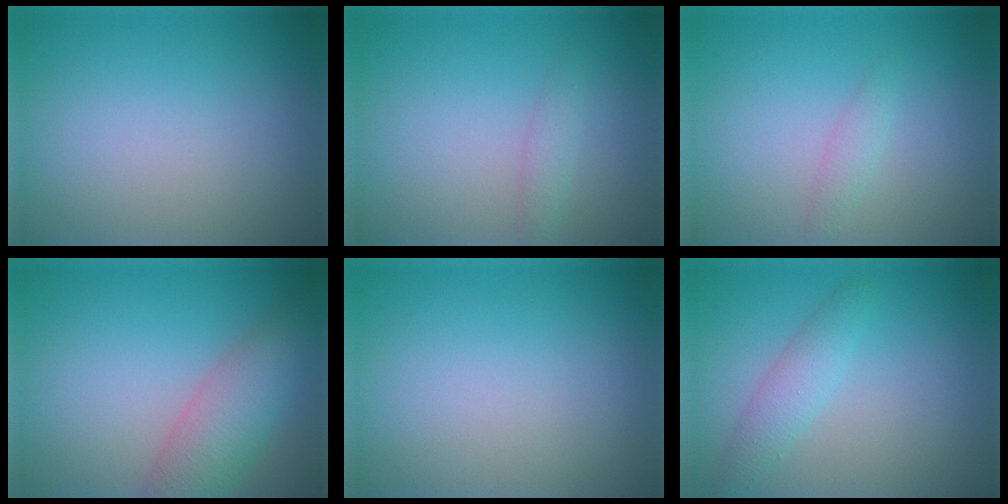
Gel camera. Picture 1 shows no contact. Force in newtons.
{"total": 1.3, "press": 1.3, "slide": 0.0}
{"total": 1.2, "press": 1.2, "slide": 0.0}
{"total": 5.0, "press": 5.0, "slide": 0.2}
{"total": 0.0}
{"total": 2.2, "press": 2.2, "slide": 0.1}